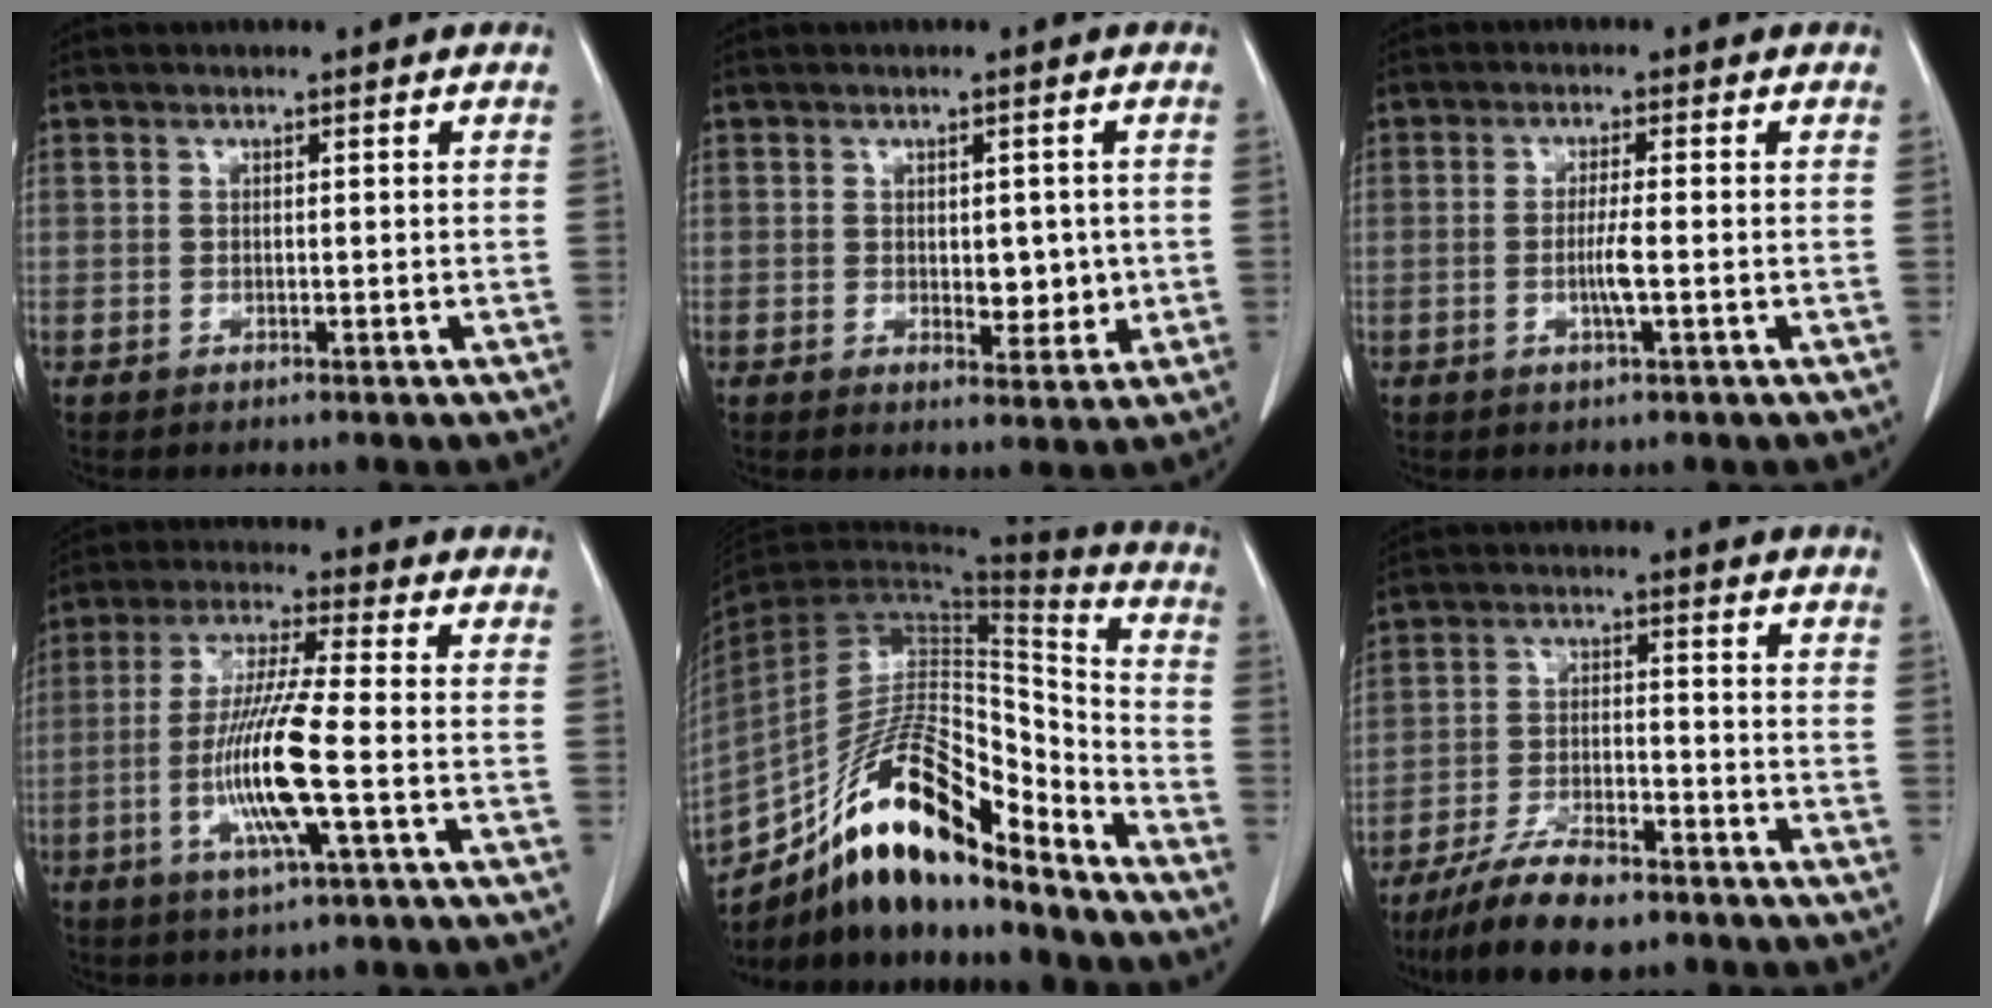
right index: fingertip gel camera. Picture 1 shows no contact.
{"total": 4.5, "force": [-0.2, 2.4, 3.8], "torque": [-0.044, -0.006, 0.005]}
{"total": 4.4, "force": [-1.0, 0.0, 4.3], "torque": [-0.085, -0.006, -0.020]}
{"total": 12.0, "force": [-2.9, 0.0, 11.7], "torque": [-0.236, -0.012, -0.062]}
{"total": 21.5, "force": [-15.7, 5.7, 13.6], "torque": [-0.250, 0.017, -0.274]}
{"total": 10.4, "force": [-8.2, 2.5, 5.8], "torque": [-0.108, -0.018, -0.145]}